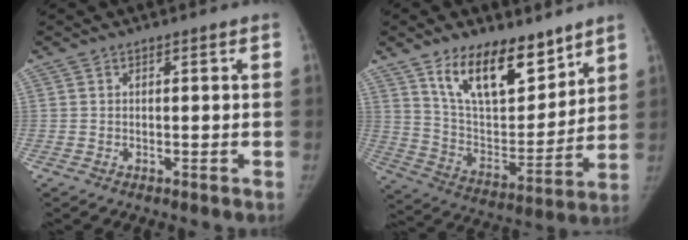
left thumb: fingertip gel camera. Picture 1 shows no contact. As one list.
[{"total": 18.0, "force": [12.0, 8.4, 10.6], "torque": [-0.125, -0.077, 0.218]}]